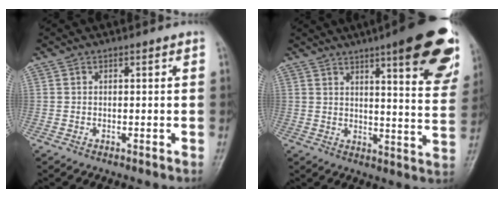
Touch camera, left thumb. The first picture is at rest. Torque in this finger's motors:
{"motor_torque": [2.57, 1.46, 1.84, -0.95, 0.08]}